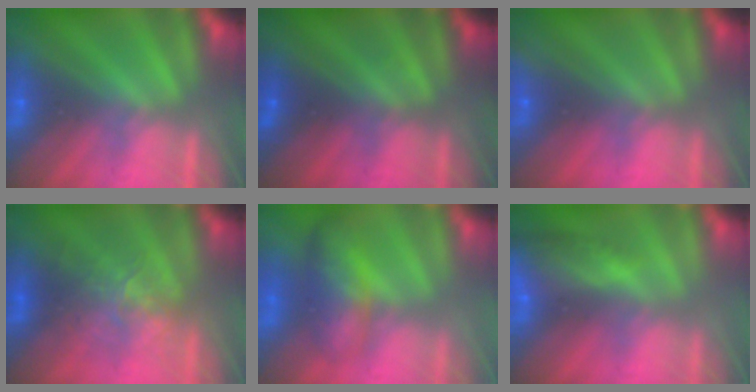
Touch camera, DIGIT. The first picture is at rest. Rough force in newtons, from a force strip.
{"total": 1.3}
{"total": 2.4}
{"total": 2.4}
{"total": 8.0}
{"total": 7.0}